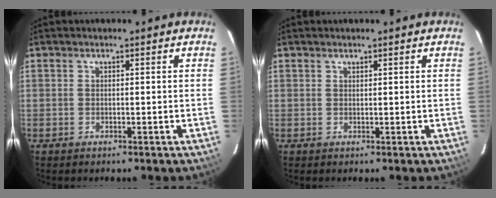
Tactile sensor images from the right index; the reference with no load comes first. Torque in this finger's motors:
{"motor_torque": [0.42, 0.17, -0.02, -0.01]}